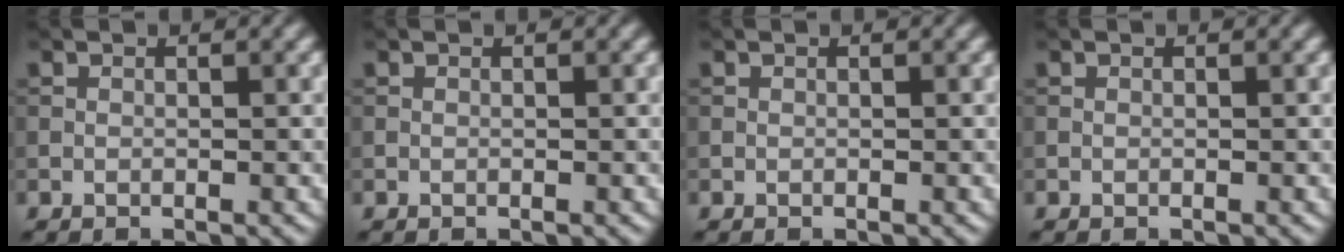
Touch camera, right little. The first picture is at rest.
{"total": 0.0}
{"total": 0.0}
{"total": 0.0}